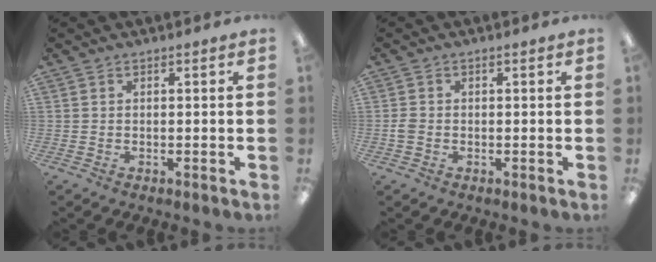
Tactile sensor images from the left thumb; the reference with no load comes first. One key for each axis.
{"total": 1.7, "fx": -0.6, "fy": 1.3, "fz": 1.0, "tx": -0.017, "ty": 0.002, "tz": -0.009}